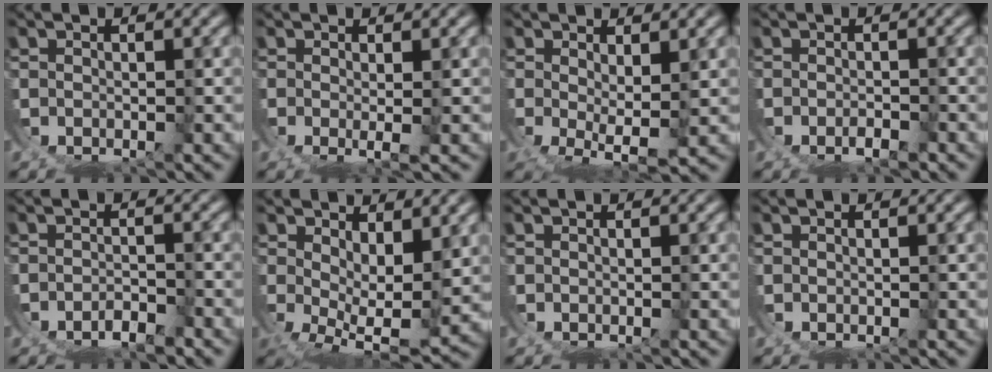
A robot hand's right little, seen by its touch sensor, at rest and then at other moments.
{"total": 1.5, "force": [-0.2, -0.7, 1.3], "torque": [-0.027, -0.020, 0.005]}
{"total": 3.0, "force": [-0.3, 0.5, 3.0], "torque": [-0.053, -0.038, 0.014]}
{"total": 1.1, "force": [-0.7, -0.5, 0.6], "torque": [-0.004, 0.000, -0.013]}
{"total": 1.6, "force": [-1.4, -0.6, 0.1], "torque": [0.007, 0.001, -0.025]}
{"total": 5.6, "force": [-1.3, 2.2, 5.0], "torque": [-0.081, -0.047, 0.001]}
{"total": 0.0}
{"total": 0.0}